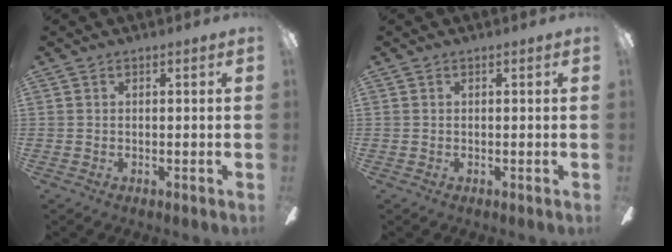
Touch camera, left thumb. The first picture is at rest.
{"total": 0.0}